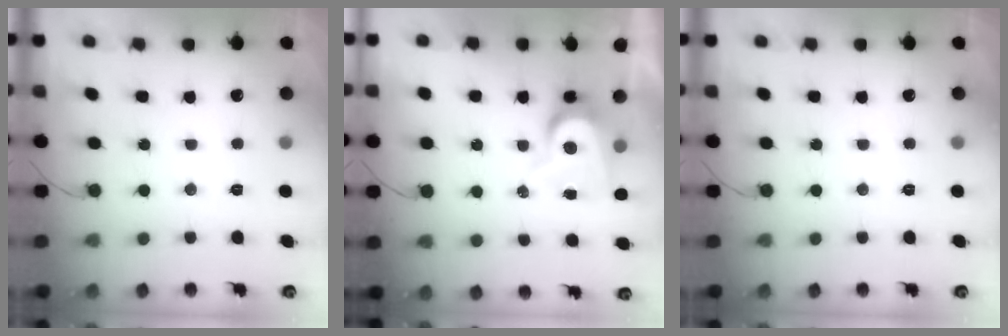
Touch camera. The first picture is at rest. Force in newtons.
{"total": 6.7, "press": 6.7, "slide": 0.3}
{"total": 0.0}